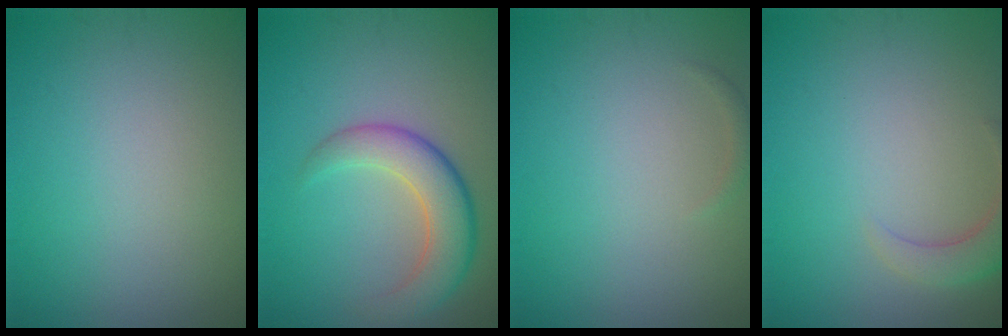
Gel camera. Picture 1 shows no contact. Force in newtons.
{"total": 4.9, "press": 4.9, "slide": 0.2}
{"total": 0.6, "press": 0.6, "slide": 0.0}
{"total": 2.7, "press": 2.7, "slide": 0.3}